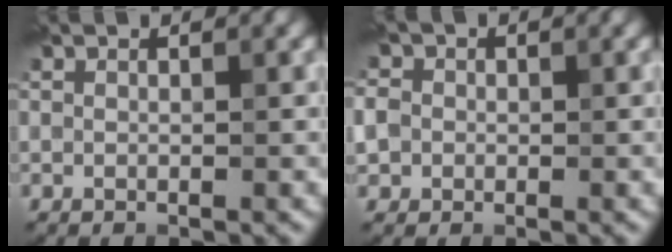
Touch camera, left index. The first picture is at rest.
{"total": 5.5, "force": [0.3, 4.9, 2.3], "torque": [-0.047, 0.038, -0.029]}